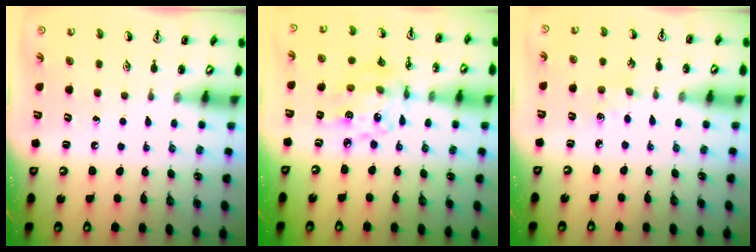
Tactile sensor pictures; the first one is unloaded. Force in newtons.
{"total": 12.9, "press": 12.4, "slide": 3.4}
{"total": 4.1, "press": 4.1, "slide": 0.5}